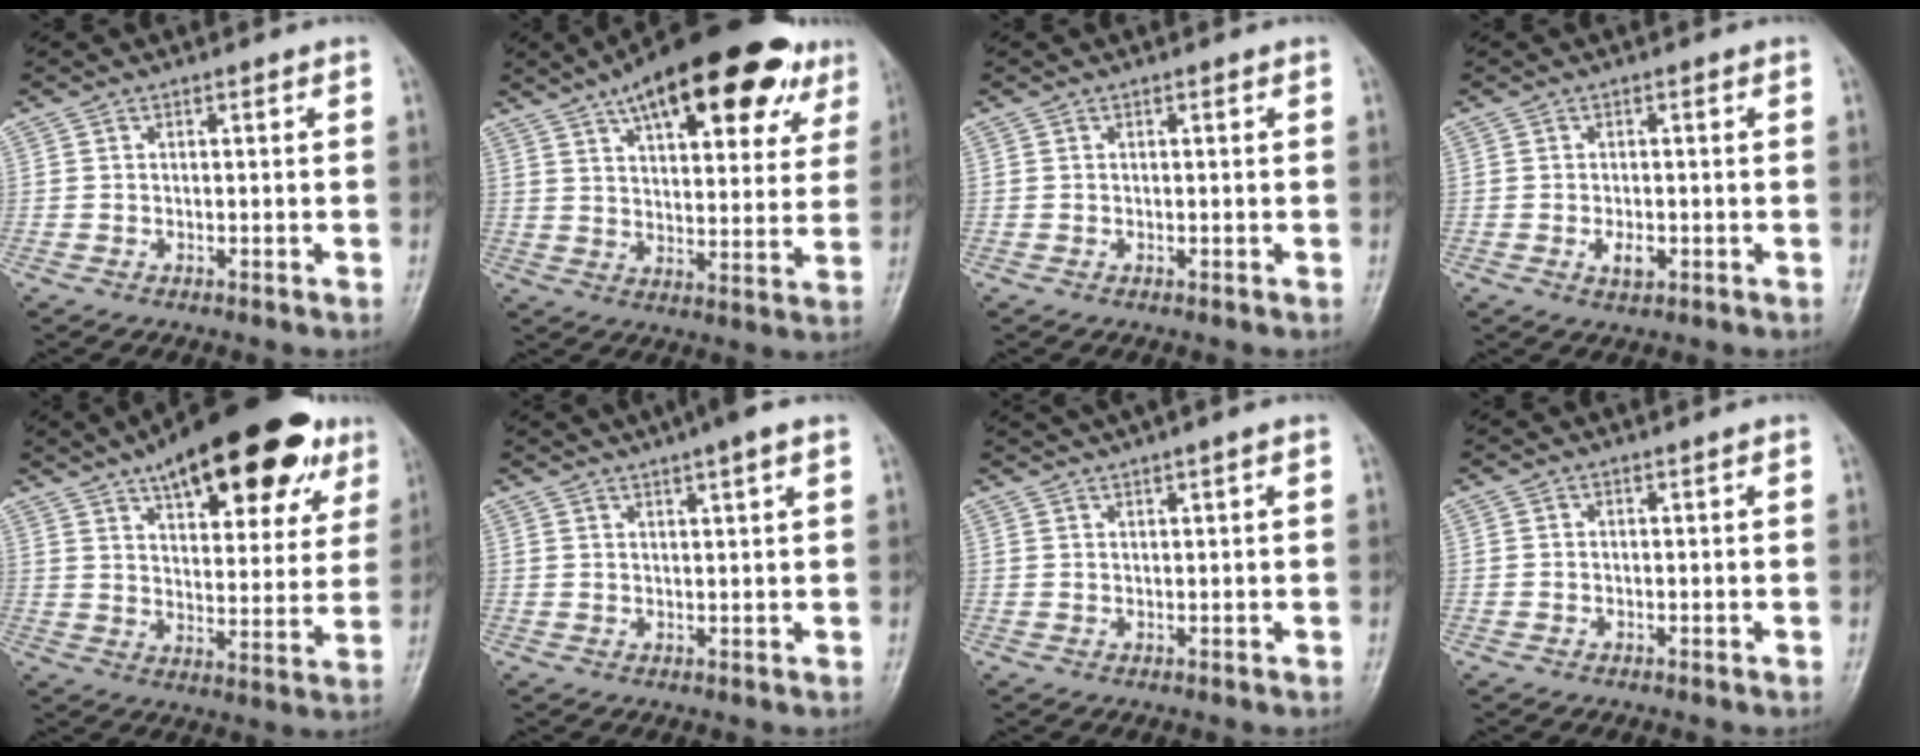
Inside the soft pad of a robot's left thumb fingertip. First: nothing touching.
{"total": 24.5, "force": [13.8, 9.7, 17.7], "torque": [-0.228, -0.009, 0.198]}
{"total": 0.7, "force": [0.1, 0.5, 0.5], "torque": [-0.002, 0.003, 0.001]}
{"total": 3.4, "force": [-0.9, 2.0, 2.6], "torque": [-0.035, 0.001, -0.016]}
{"total": 25.5, "force": [15.1, 10.0, 18.0], "torque": [-0.226, -0.018, 0.218]}
{"total": 6.2, "force": [4.4, 0.6, 4.4], "torque": [-0.062, 0.016, 0.066]}
{"total": 2.7, "force": [2.0, -0.1, 1.8], "torque": [-0.036, 0.013, 0.038]}
{"total": 0.0}